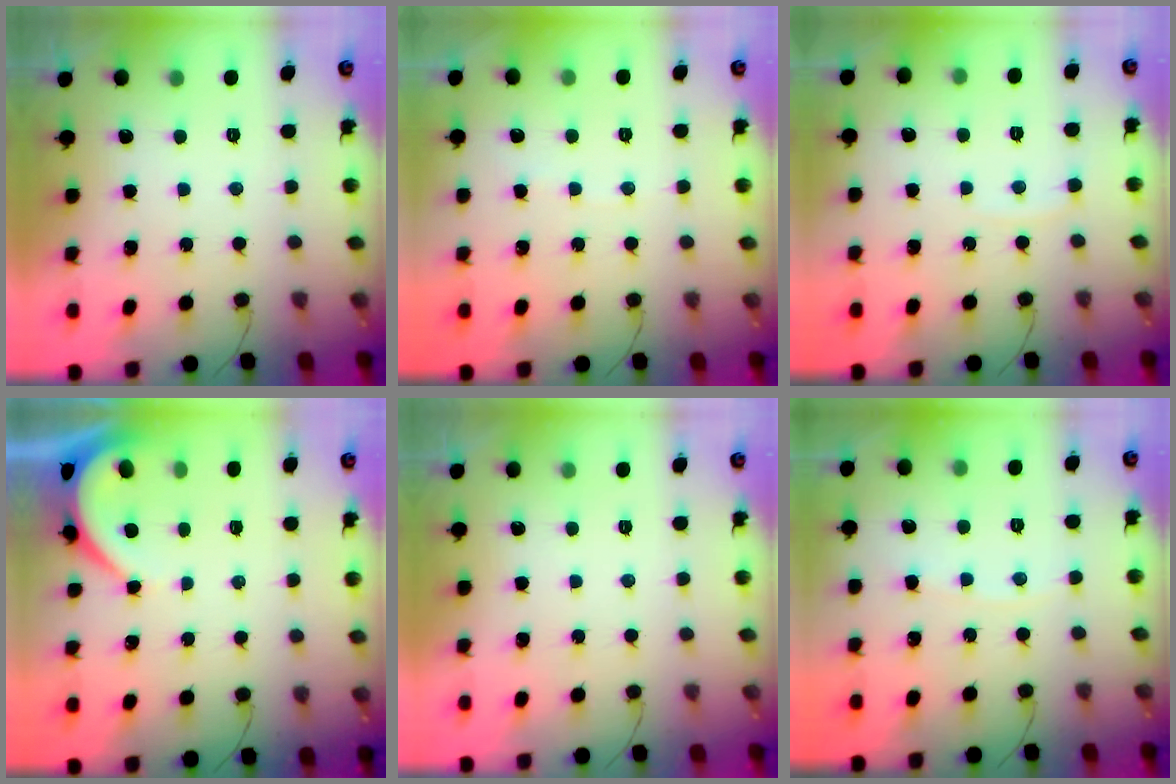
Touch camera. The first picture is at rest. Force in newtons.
{"total": 3.1, "press": 3.0, "slide": 0.4}
{"total": 3.3, "press": 3.2, "slide": 0.4}
{"total": 4.1, "press": 4.0, "slide": 0.4}
{"total": 0.0}
{"total": 2.0, "press": 2.0, "slide": 0.4}